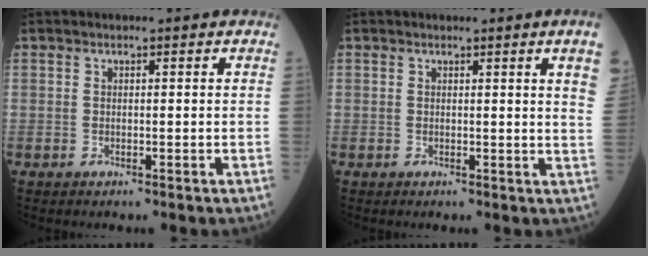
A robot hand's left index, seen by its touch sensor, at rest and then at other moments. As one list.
[{"total": 4.2, "force": [2.6, -0.6, 3.3], "torque": [-0.037, -0.018, 0.013]}]